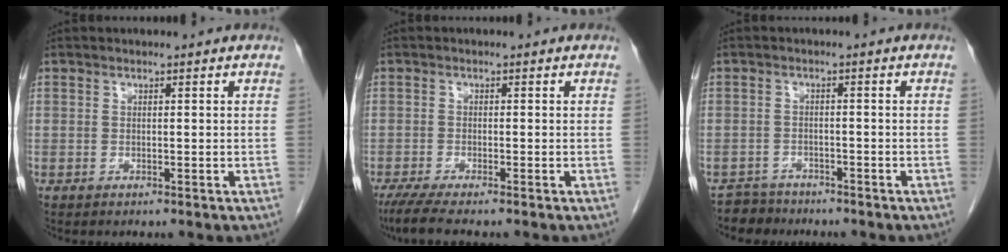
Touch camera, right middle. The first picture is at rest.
{"total": 4.7, "force": [-3.7, -0.1, 2.9], "torque": [-0.054, -0.014, -0.066]}
{"total": 3.2, "force": [-2.8, 1.3, -0.8], "torque": [0.009, 0.000, -0.051]}